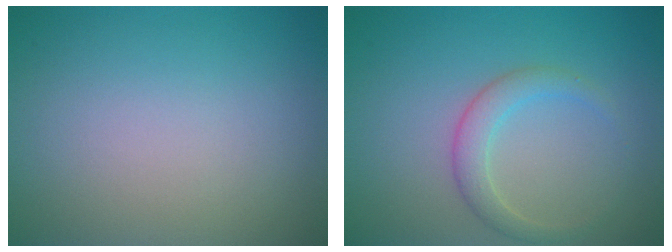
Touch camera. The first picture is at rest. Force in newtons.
{"total": 2.3, "press": 2.3, "slide": 0.1}